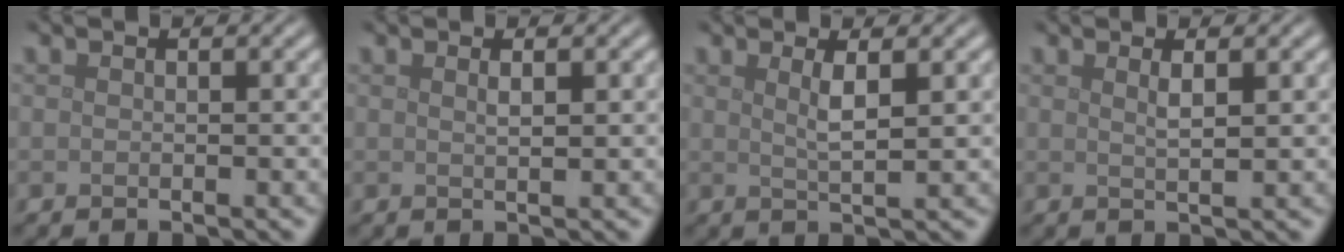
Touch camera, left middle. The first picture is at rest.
{"total": 1.1, "force": [0.5, 0.3, 1.0], "torque": [-0.011, 0.003, 0.006]}
{"total": 2.4, "force": [0.9, 0.5, 2.2], "torque": [-0.033, -0.001, 0.014]}
{"total": 1.5, "force": [0.7, 0.3, 1.3], "torque": [-0.020, 0.001, 0.008]}